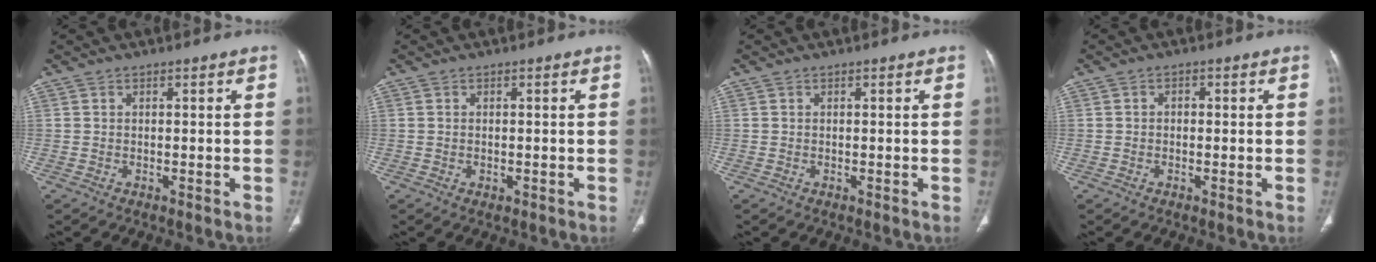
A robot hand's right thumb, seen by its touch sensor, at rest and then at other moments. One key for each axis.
{"total": 0.8, "fx": -0.2, "fy": 0.6, "fz": 0.6, "tx": -0.013, "ty": -0.001, "tz": 0.001}
{"total": 0.0}
{"total": 1.0, "fx": 0.0, "fy": 0.8, "fz": 0.6, "tx": -0.006, "ty": 0.005, "tz": -0.004}